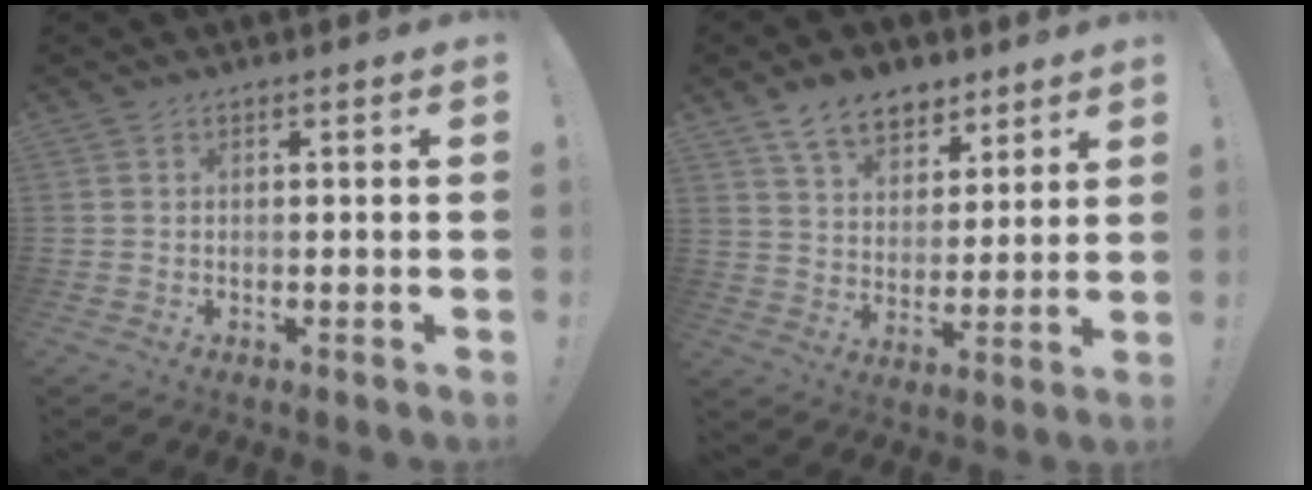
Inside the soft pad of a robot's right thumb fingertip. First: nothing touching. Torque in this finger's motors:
{"motor_torque": [-0.07, 1.25, 0.85, 0.63, 0.00]}